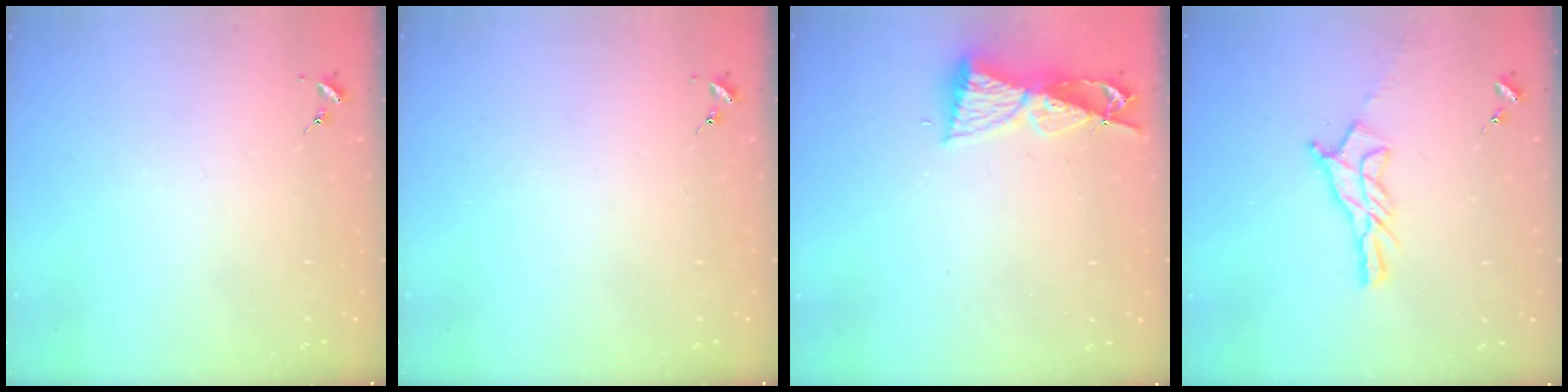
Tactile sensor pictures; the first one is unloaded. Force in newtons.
{"total": 0.0}
{"total": 8.7, "press": 8.6, "slide": 1.0}
{"total": 11.2, "press": 11.1, "slide": 0.7}